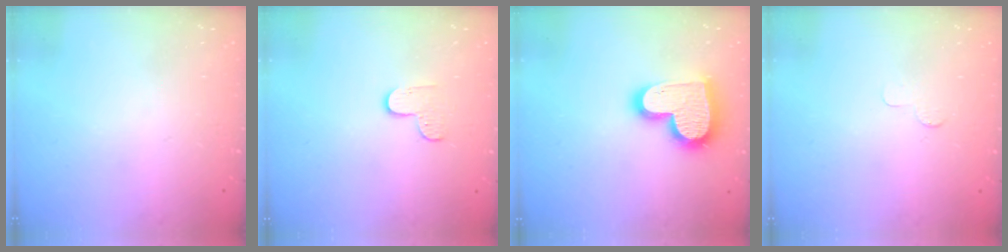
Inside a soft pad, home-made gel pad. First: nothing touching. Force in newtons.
{"total": 3.1, "press": 3.1, "slide": 0.3}
{"total": 17.5, "press": 17.4, "slide": 1.6}
{"total": 2.1, "press": 2.1, "slide": 0.2}